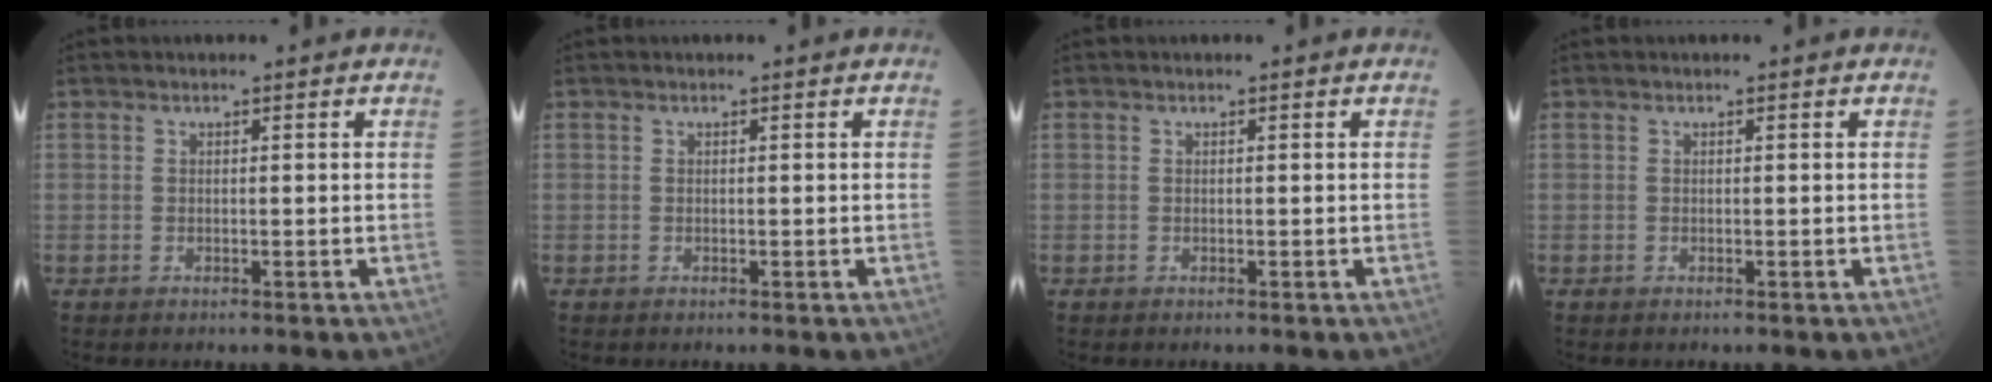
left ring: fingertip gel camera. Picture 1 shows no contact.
{"total": 0.0}
{"total": 0.0}
{"total": 0.0}